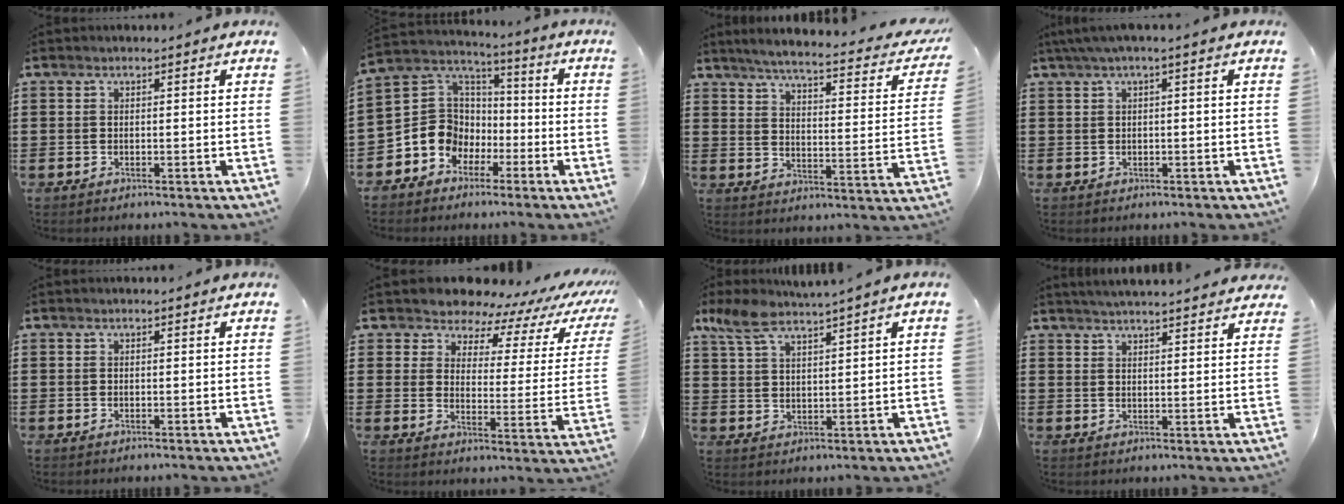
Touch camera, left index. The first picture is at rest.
{"total": 8.8, "force": [-2.8, 8.0, 2.4], "torque": [-0.096, -0.002, -0.054]}
{"total": 4.2, "force": [3.8, -0.3, 1.8], "torque": [-0.057, -0.033, 0.055]}
{"total": 1.8, "force": [-0.3, 0.1, 1.7], "torque": [-0.027, -0.004, -0.006]}
{"total": 0.0}
{"total": 6.7, "force": [6.2, 2.1, 1.2], "torque": [-0.049, -0.049, 0.104]}
{"total": 5.6, "force": [4.4, 1.0, 3.3], "torque": [-0.077, -0.008, 0.080]}
{"total": 3.3, "force": [3.2, -0.3, 0.5], "torque": [-0.020, -0.011, 0.058]}